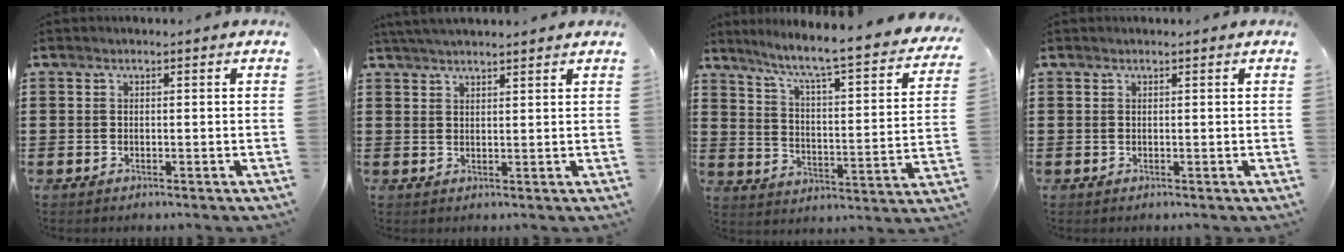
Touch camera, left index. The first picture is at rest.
{"total": 2.7, "force": [2.6, -0.1, 0.8], "torque": [-0.020, 0.000, 0.050]}
{"total": 6.0, "force": [4.8, -0.7, 3.5], "torque": [-0.091, -0.048, 0.067]}
{"total": 0.0}